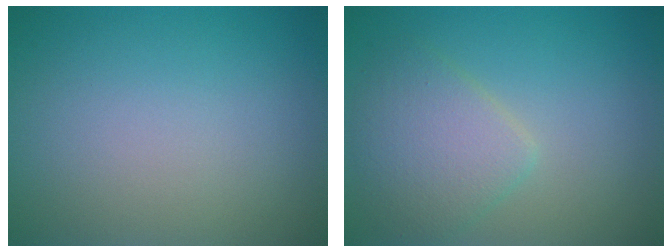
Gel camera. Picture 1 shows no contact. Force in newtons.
{"total": 3.8, "press": 3.8, "slide": 0.1}